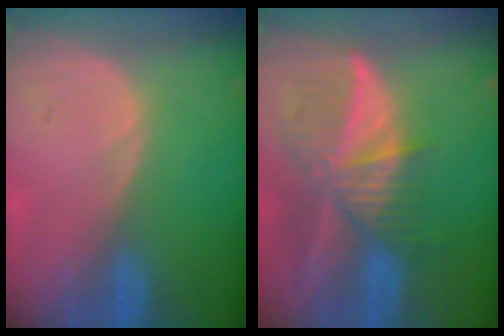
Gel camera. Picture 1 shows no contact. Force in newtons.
{"total": 9.4, "press": 8.2, "slide": 4.6}